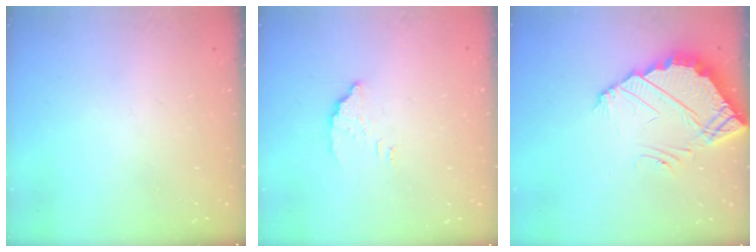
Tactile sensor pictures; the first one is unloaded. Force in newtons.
{"total": 3.1, "press": 3.1, "slide": 0.4}
{"total": 4.2, "press": 4.2, "slide": 0.6}